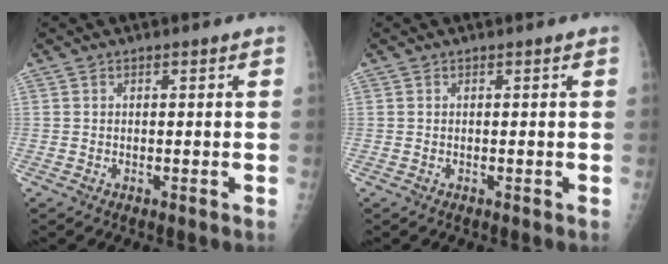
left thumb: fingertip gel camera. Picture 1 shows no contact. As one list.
[{"total": 0.0}]